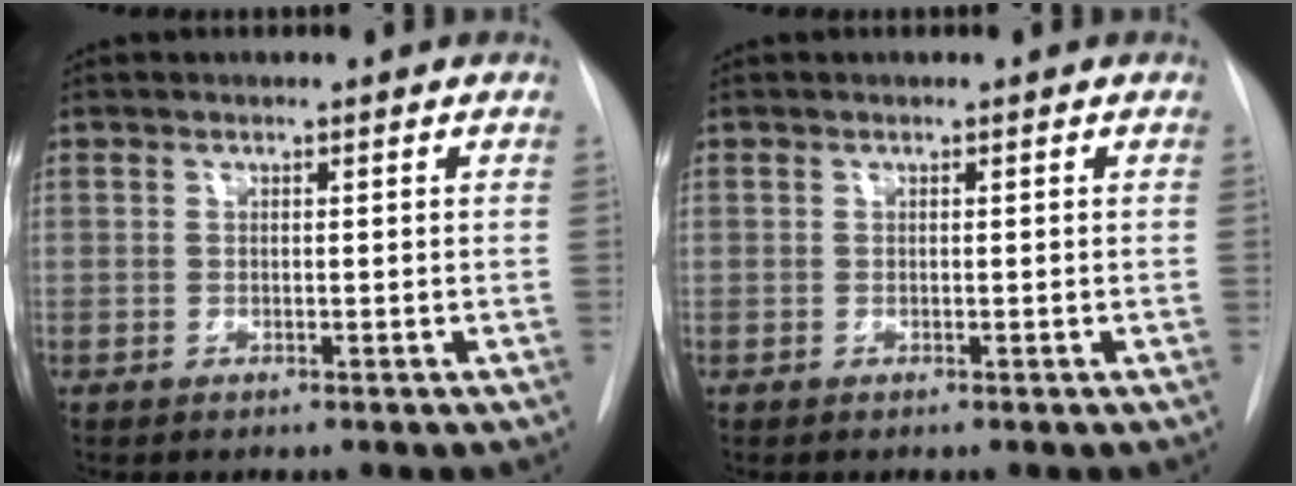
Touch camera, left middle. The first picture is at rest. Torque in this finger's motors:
{"motor_torque": [0.00, 0.00, 0.00, 0.02]}